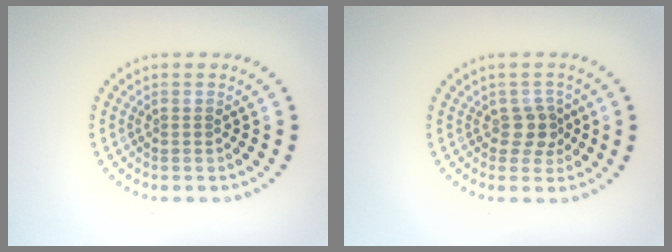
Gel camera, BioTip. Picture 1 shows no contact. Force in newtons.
{"total": 2.0, "press": 1.7, "slide": 1.1}